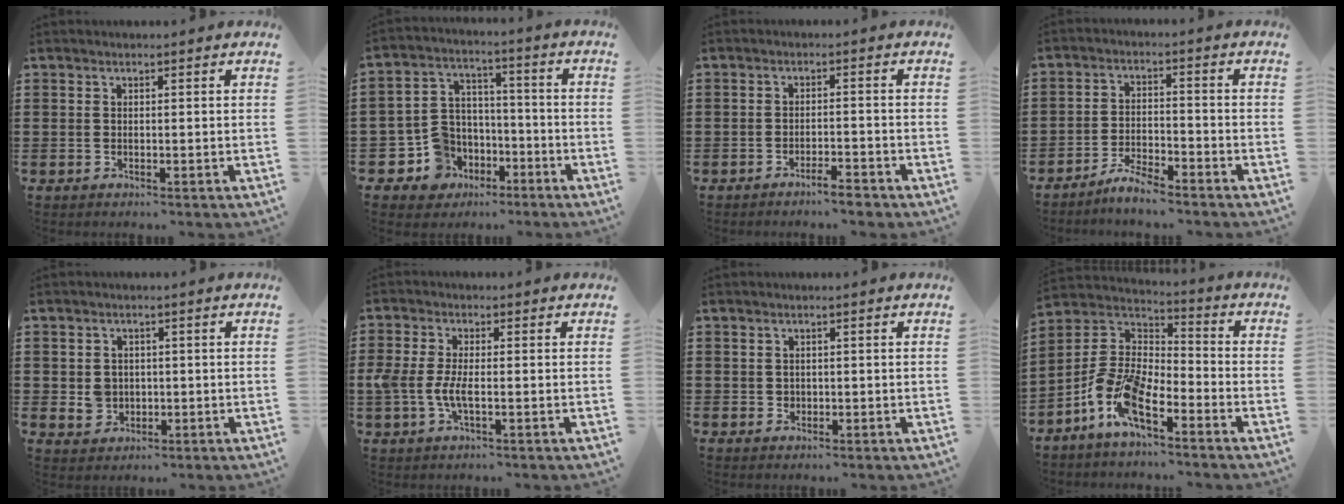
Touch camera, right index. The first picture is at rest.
{"total": 8.7, "force": [-3.9, 7.4, 2.1], "torque": [-0.093, 0.010, -0.071]}
{"total": 2.9, "force": [-2.7, 0.1, 1.2], "torque": [-0.021, 0.001, -0.053]}
{"total": 4.4, "force": [-4.2, 0.4, 1.3], "torque": [-0.032, 0.008, -0.086]}
{"total": 2.6, "force": [-0.1, 2.4, 1.1], "torque": [-0.030, 0.003, -0.003]}
{"total": 4.6, "force": [-1.0, 1.7, 4.1], "torque": [-0.099, -0.006, -0.025]}
{"total": 0.9, "force": [0.2, 0.9, 0.2], "torque": [-0.006, 0.004, 0.004]}
{"total": 11.1, "force": [-7.3, 3.6, 7.6], "torque": [-0.191, -0.007, -0.148]}